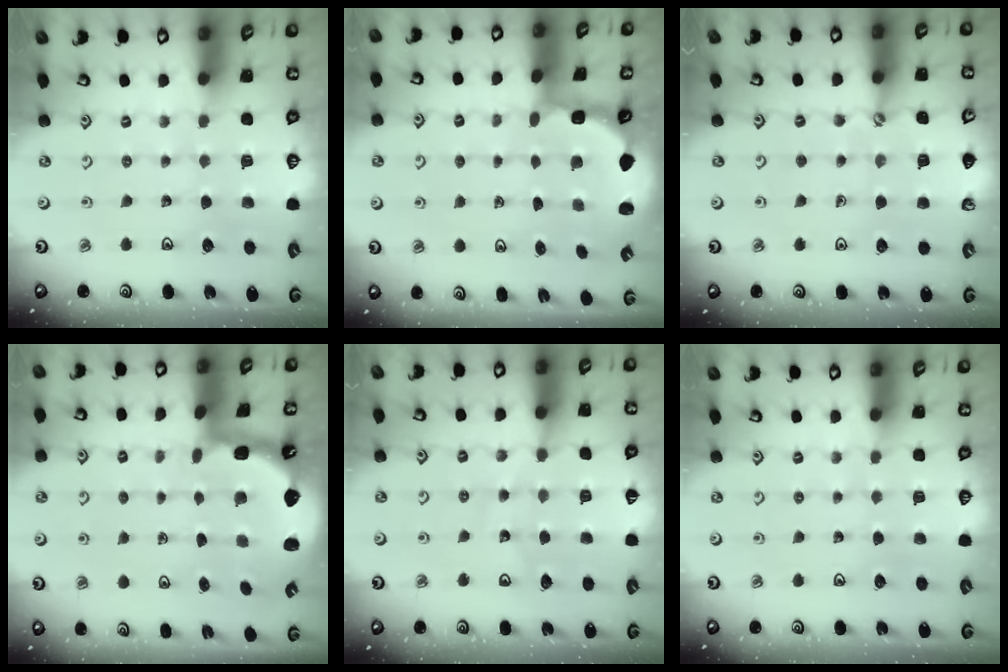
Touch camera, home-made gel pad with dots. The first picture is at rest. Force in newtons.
{"total": 2.5, "press": 1.9, "slide": 1.6}
{"total": 2.7, "press": 2.7, "slide": 0.4}
{"total": 2.5, "press": 1.9, "slide": 1.6}
{"total": 9.3, "press": 8.9, "slide": 2.8}
{"total": 0.0}